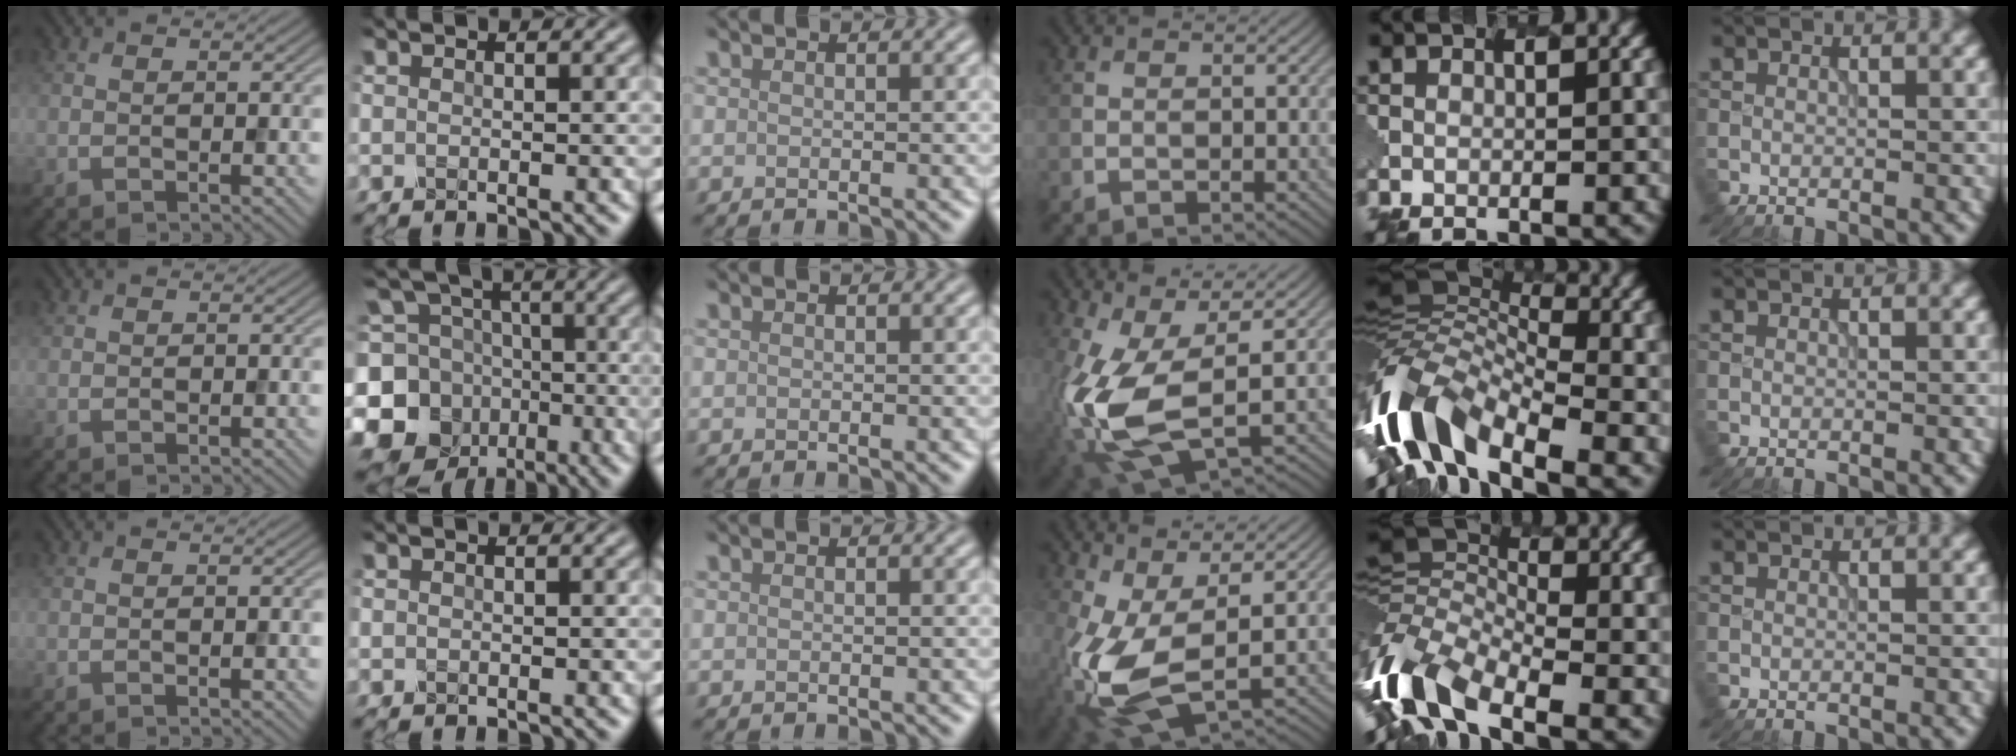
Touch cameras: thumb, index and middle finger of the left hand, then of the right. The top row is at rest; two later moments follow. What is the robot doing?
{"motion": "extract", "object": "pen bag"}